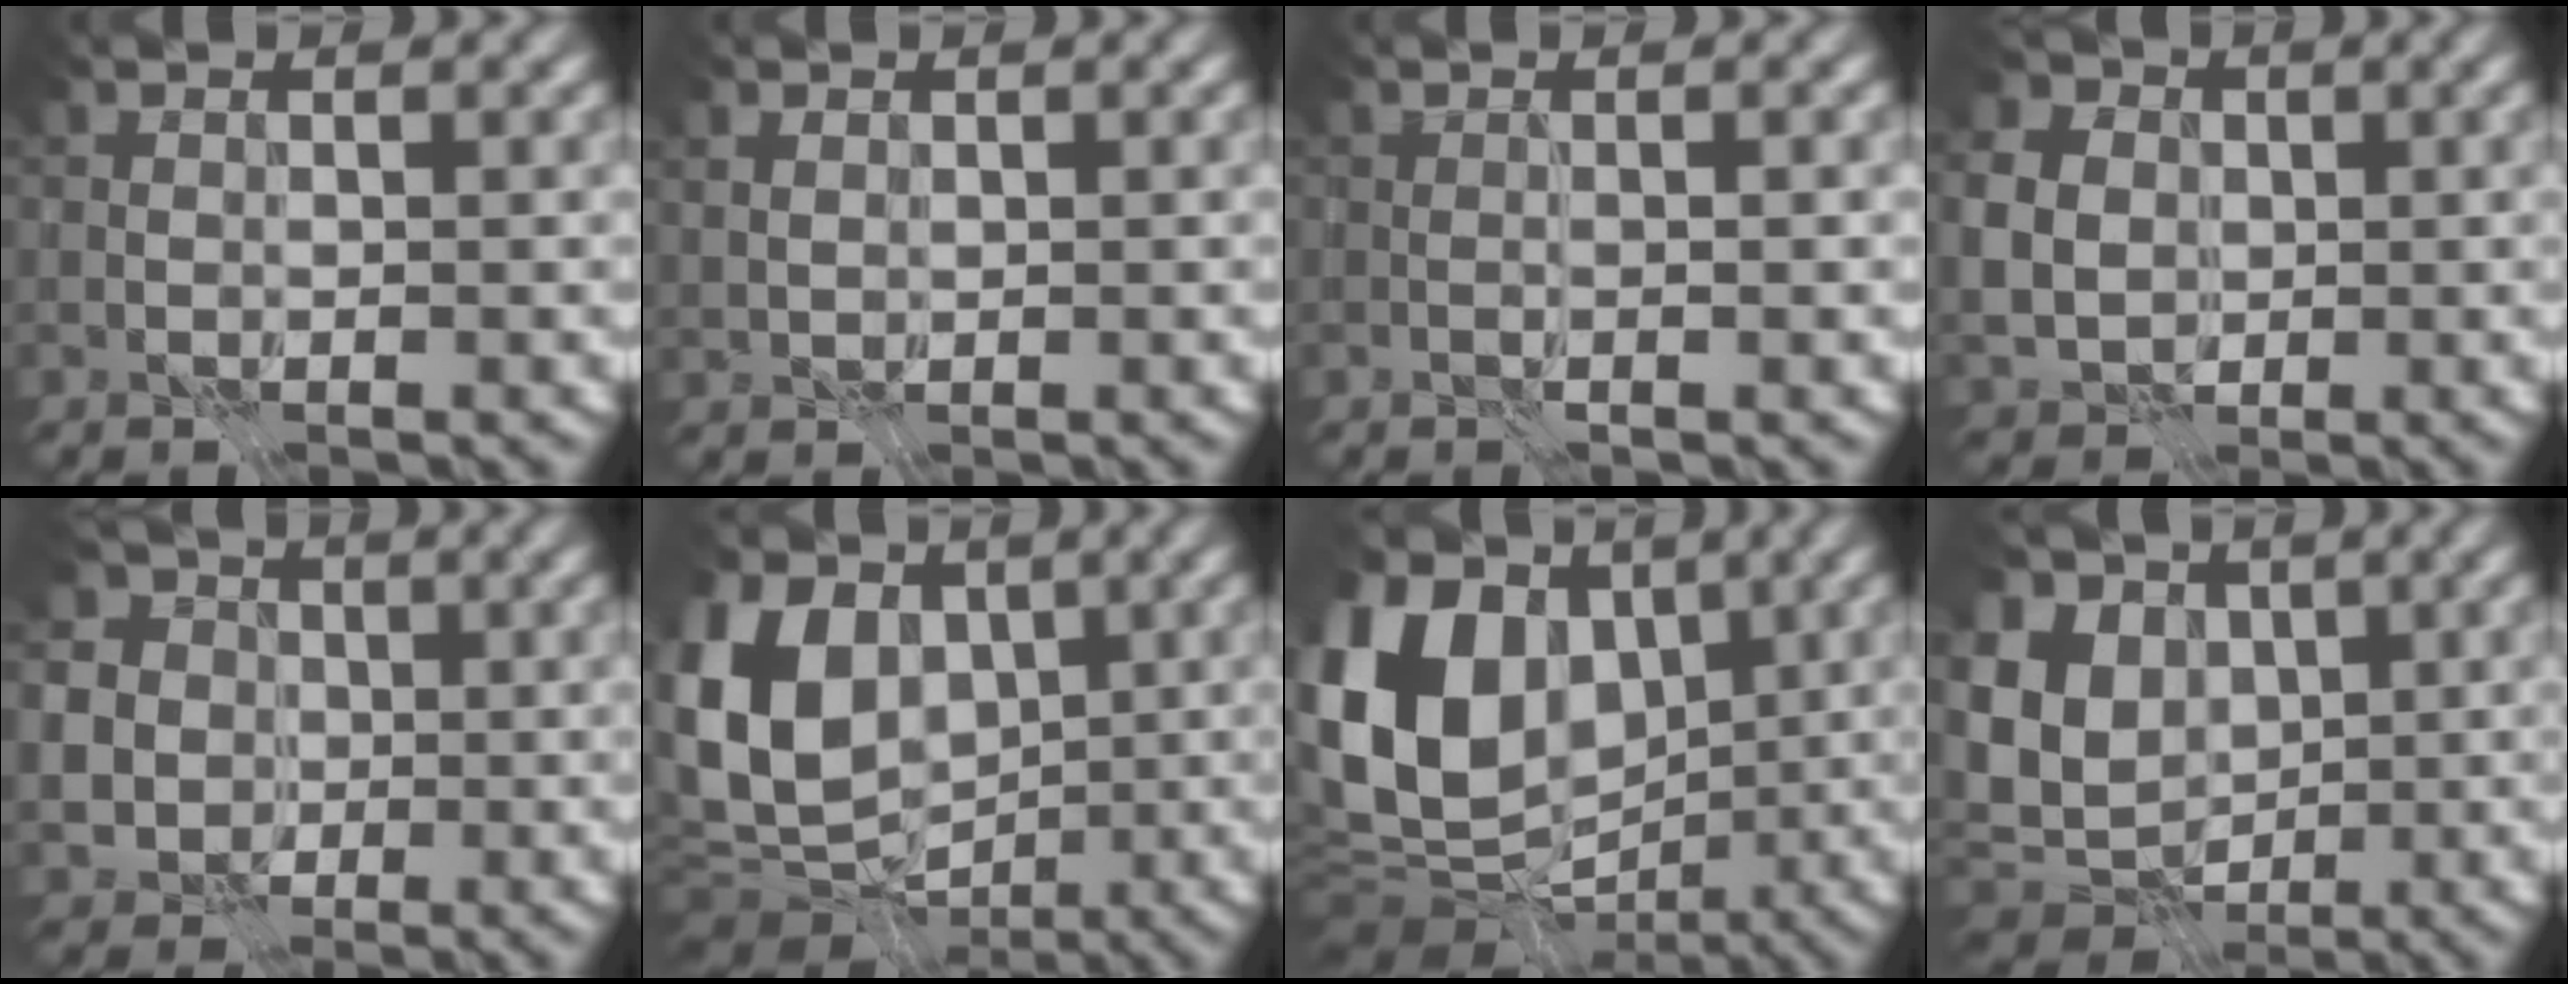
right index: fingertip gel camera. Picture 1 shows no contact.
{"total": 0.9, "force": [0.5, 0.6, 0.5], "torque": [-0.012, -0.001, 0.011]}
{"total": 0.6, "force": [-0.3, -0.3, 0.5], "torque": [-0.005, -0.001, -0.004]}
{"total": 6.6, "force": [0.5, 5.5, 3.5], "torque": [-0.081, 0.016, -0.007]}
{"total": 8.1, "force": [-0.3, 7.6, 2.7], "torque": [-0.076, 0.012, -0.035]}
{"total": 12.6, "force": [0.6, 9.8, 8.0], "torque": [-0.172, 0.008, 0.017]}
{"total": 13.8, "force": [2.0, 10.3, 8.9], "torque": [-0.192, 0.007, 0.025]}
{"total": 10.7, "force": [1.4, 8.7, 6.1], "torque": [-0.134, 0.015, 0.022]}